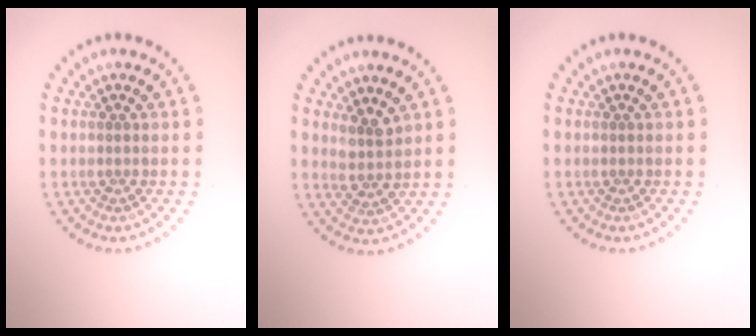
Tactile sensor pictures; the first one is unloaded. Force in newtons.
{"total": 2.2, "press": 1.7, "slide": 1.3}
{"total": 0.0}